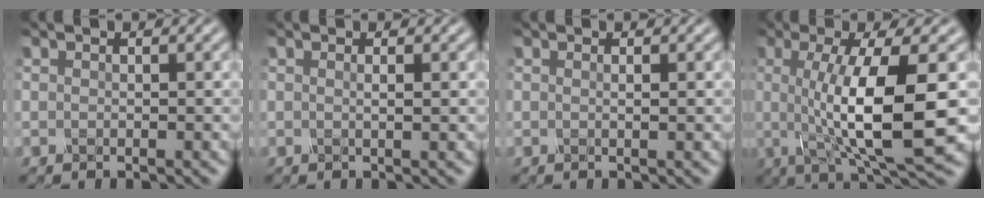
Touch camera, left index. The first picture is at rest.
{"total": 1.0, "force": [0.1, 0.3, 0.9], "torque": [-0.008, 0.003, -0.004]}
{"total": 0.7, "force": [0.1, 0.2, 0.6], "torque": [-0.004, 0.003, -0.003]}
{"total": 10.3, "force": [-0.3, 2.6, 10.0], "torque": [-0.141, -0.004, -0.004]}